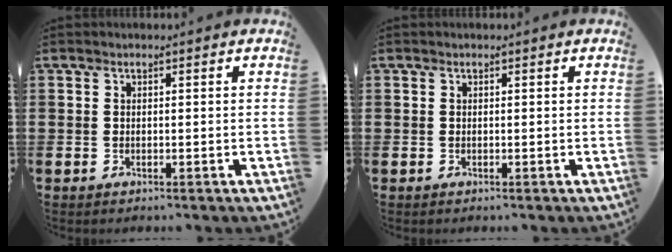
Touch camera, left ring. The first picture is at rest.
{"total": 0.0}